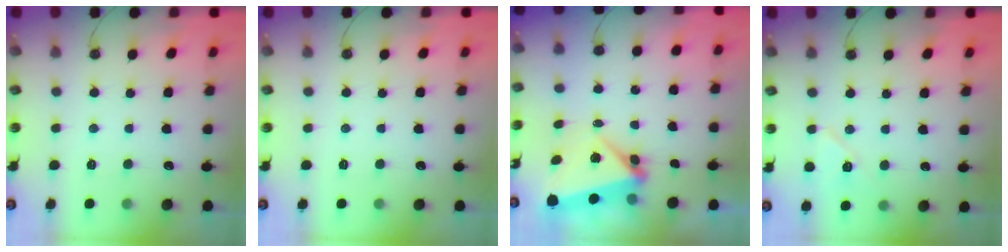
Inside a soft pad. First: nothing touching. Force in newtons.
{"total": 0.0}
{"total": 5.5, "press": 5.3, "slide": 1.7}
{"total": 7.7, "press": 7.7, "slide": 0.5}